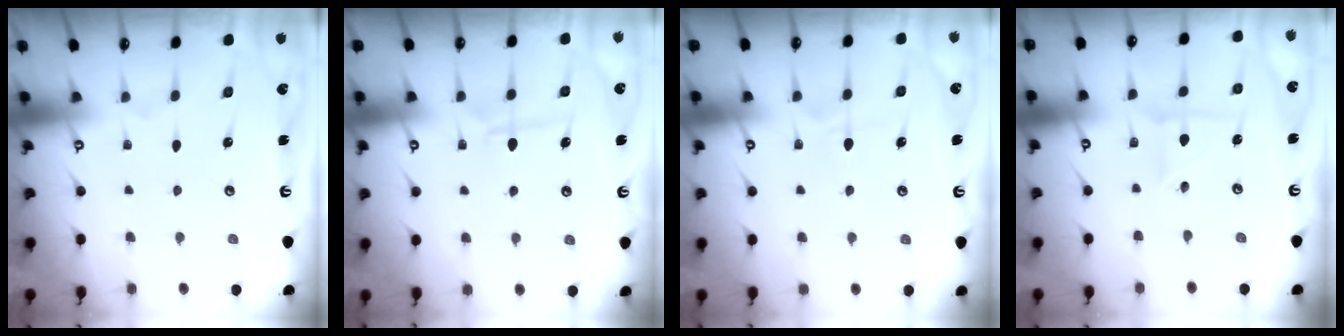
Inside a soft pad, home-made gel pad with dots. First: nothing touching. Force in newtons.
{"total": 5.9, "press": 5.9, "slide": 0.9}
{"total": 4.6, "press": 4.5, "slide": 0.6}
{"total": 3.1, "press": 3.0, "slide": 0.9}